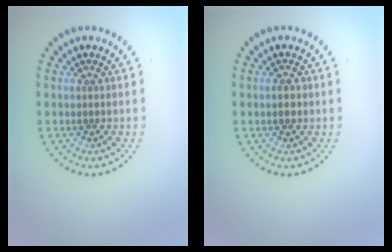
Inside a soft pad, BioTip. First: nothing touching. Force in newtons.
{"total": 1.8, "press": 1.8, "slide": 0.2}